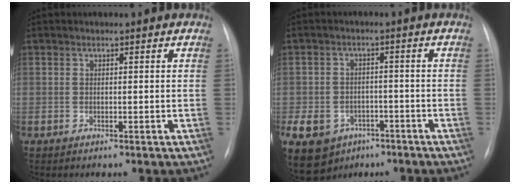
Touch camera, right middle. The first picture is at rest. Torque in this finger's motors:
{"motor_torque": [0.61, -0.52, 0.14, 0.03]}